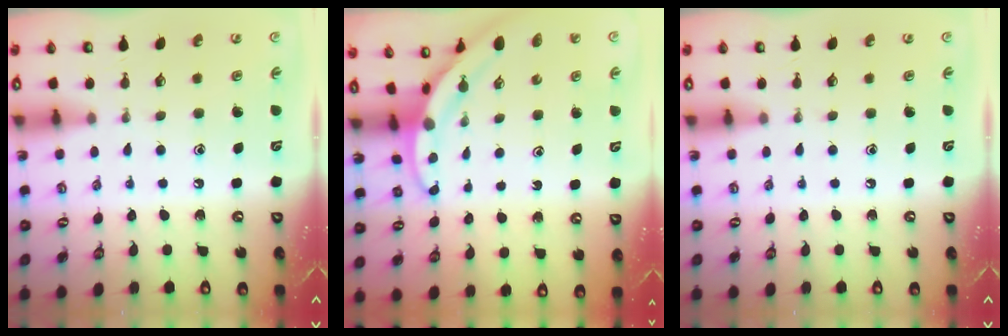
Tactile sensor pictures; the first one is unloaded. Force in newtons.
{"total": 3.4, "press": 3.4, "slide": 0.2}
{"total": 0.0}